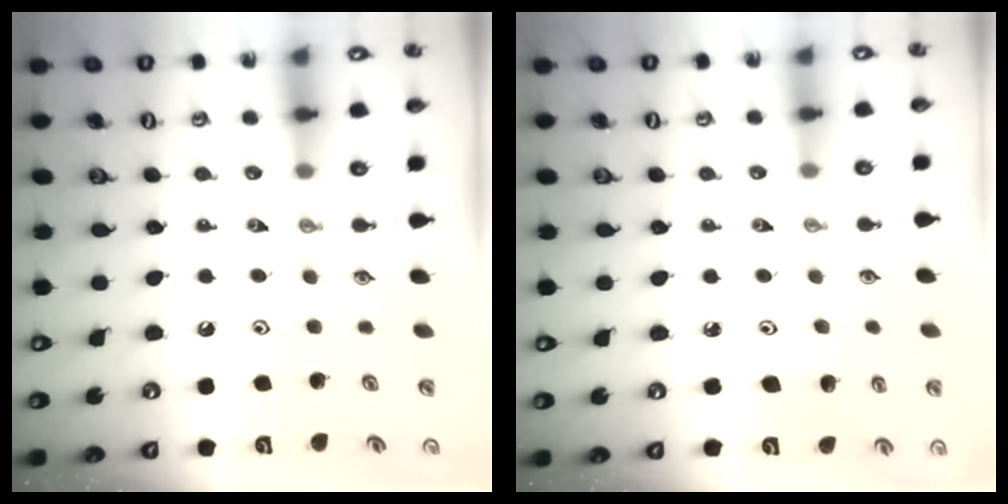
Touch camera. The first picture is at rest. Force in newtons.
{"total": 4.0, "press": 3.6, "slide": 1.8}